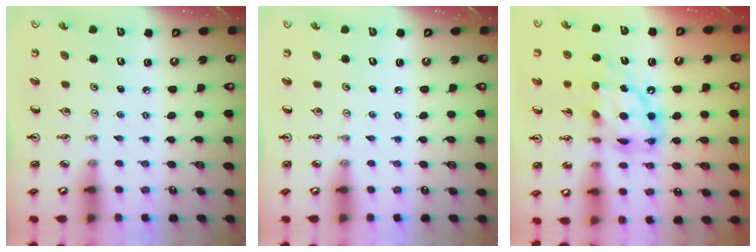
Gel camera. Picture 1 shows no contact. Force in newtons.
{"total": 0.0}
{"total": 15.4, "press": 15.3, "slide": 1.8}